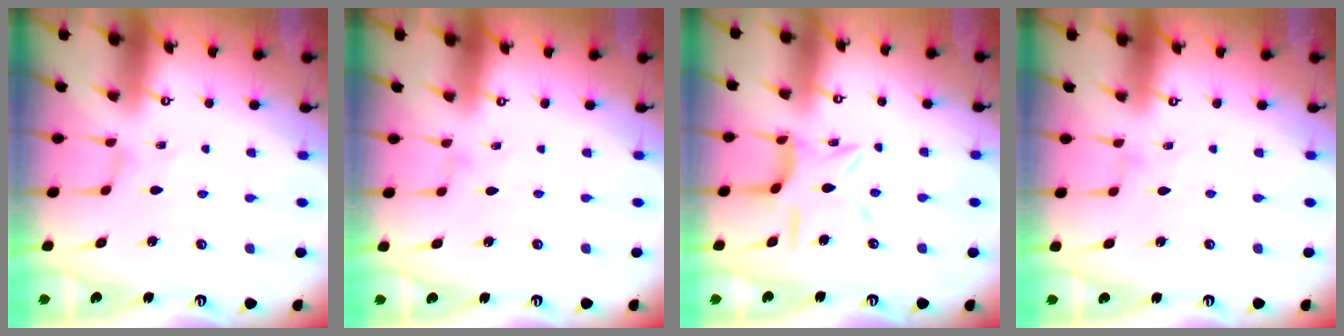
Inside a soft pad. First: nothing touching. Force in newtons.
{"total": 0.0}
{"total": 9.8, "press": 9.8, "slide": 0.7}
{"total": 0.0}